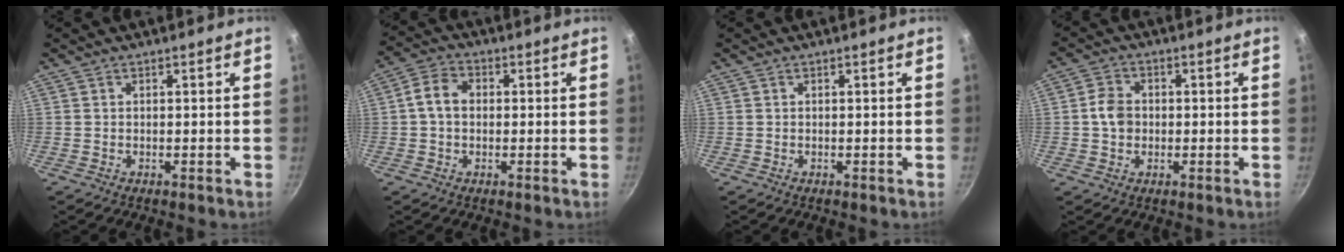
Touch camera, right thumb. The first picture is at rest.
{"total": 5.6, "force": [0.2, 4.3, 3.6], "torque": [-0.056, 0.017, -0.009]}
{"total": 0.0}
{"total": 4.9, "force": [-0.2, 4.0, 2.8], "torque": [-0.037, 0.013, -0.012]}